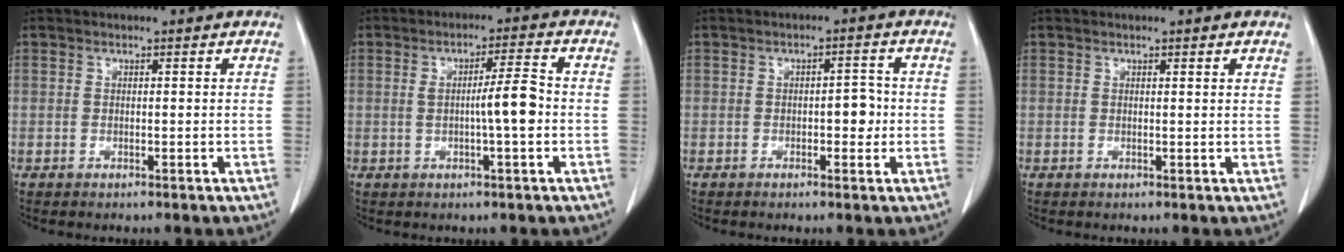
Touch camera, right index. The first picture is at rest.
{"total": 5.4, "force": [-0.6, 0.1, 5.4], "torque": [-0.085, 0.005, -0.009]}
{"total": 3.1, "force": [-0.4, 1.4, 2.7], "torque": [-0.031, 0.005, -0.005]}
{"total": 1.0, "force": [0.9, 0.0, 0.5], "torque": [-0.007, -0.001, 0.007]}